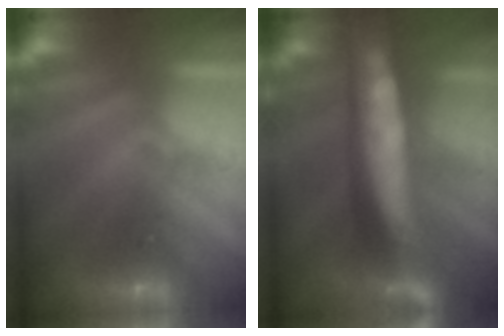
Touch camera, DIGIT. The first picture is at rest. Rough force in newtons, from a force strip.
{"total": 7.3}